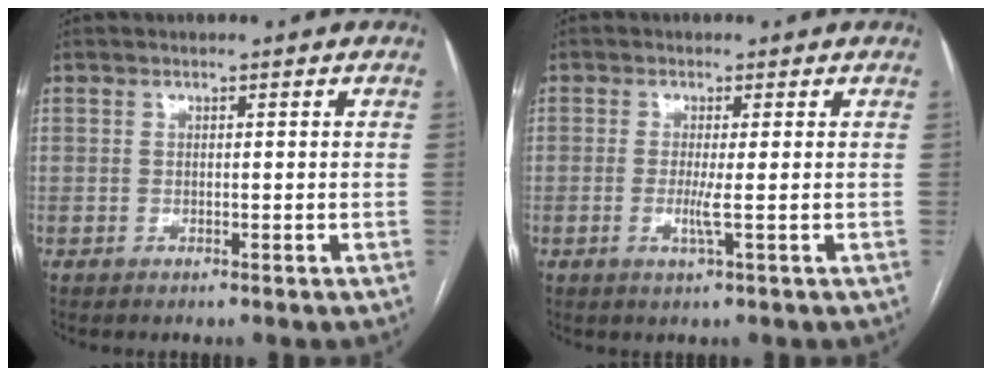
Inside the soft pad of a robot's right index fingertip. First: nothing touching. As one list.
[{"total": 2.4, "force": [-0.4, -0.5, 2.4], "torque": [-0.050, -0.005, -0.008]}]